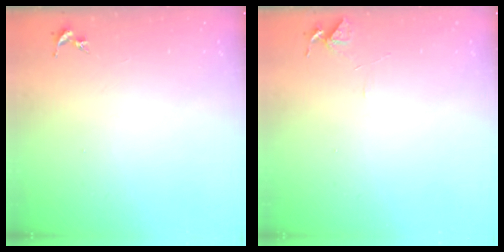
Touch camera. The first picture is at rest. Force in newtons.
{"total": 6.0, "press": 5.9, "slide": 0.6}